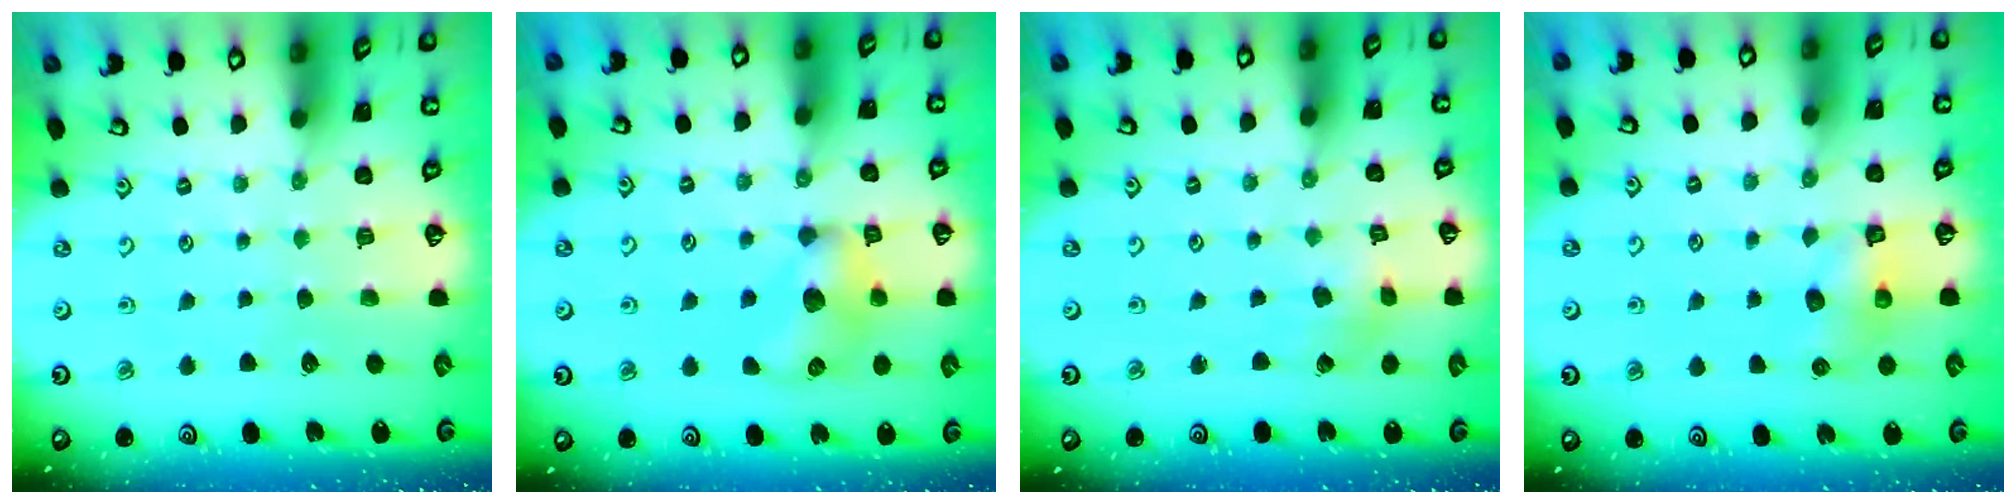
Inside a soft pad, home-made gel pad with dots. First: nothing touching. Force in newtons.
{"total": 12.1, "press": 12.0, "slide": 1.0}
{"total": 2.2, "press": 2.2, "slide": 0.4}
{"total": 6.7, "press": 6.7, "slide": 0.4}